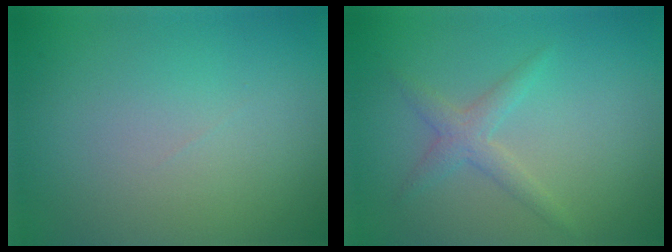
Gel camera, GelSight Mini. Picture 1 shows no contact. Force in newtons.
{"total": 1.9, "press": 1.9, "slide": 0.1}